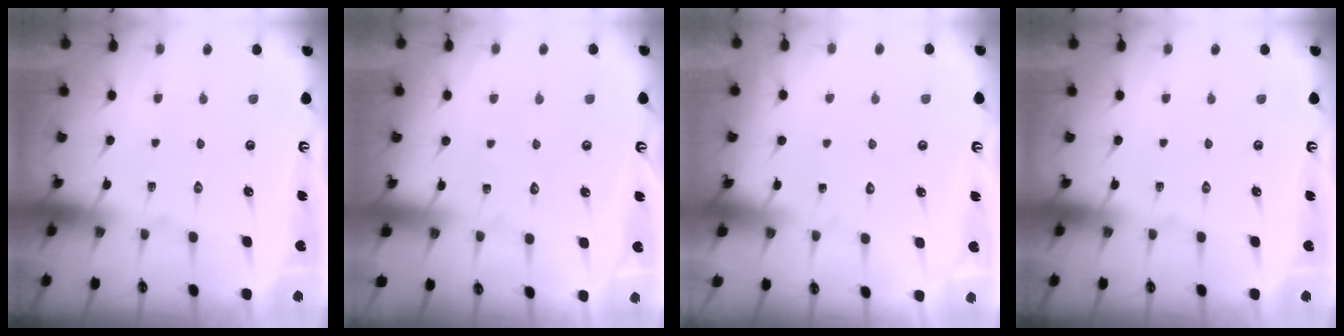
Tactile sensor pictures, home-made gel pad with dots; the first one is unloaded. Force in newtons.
{"total": 2.7, "press": 2.7, "slide": 0.3}
{"total": 3.1, "press": 3.1, "slide": 0.3}
{"total": 0.0}